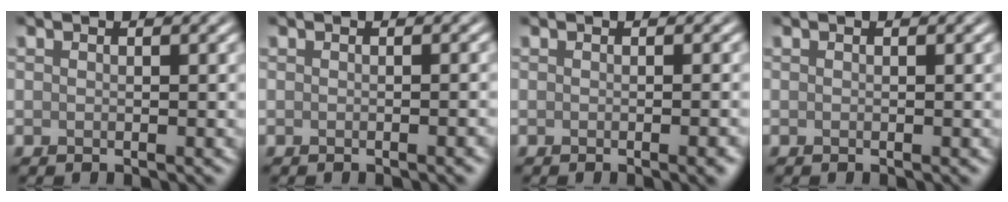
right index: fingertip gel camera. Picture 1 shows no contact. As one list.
[{"total": 1.6, "force": [-0.5, 0.4, 1.4], "torque": [-0.008, 0.002, -0.008]}, {"total": 2.2, "force": [-0.7, 0.7, 2.0], "torque": [-0.012, 0.001, -0.008]}, {"total": 0.6, "force": [-0.2, 0.1, 0.6], "torque": [-0.004, 0.001, -0.004]}]